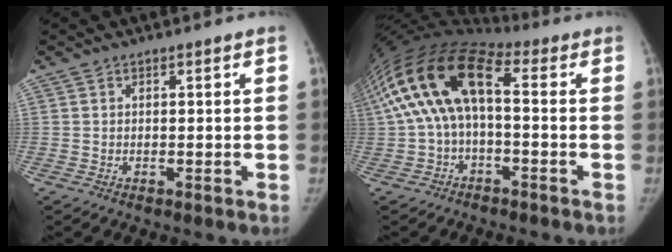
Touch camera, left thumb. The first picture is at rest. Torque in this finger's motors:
{"motor_torque": [0.50, 0.60, 2.70, -0.07, 0.82]}